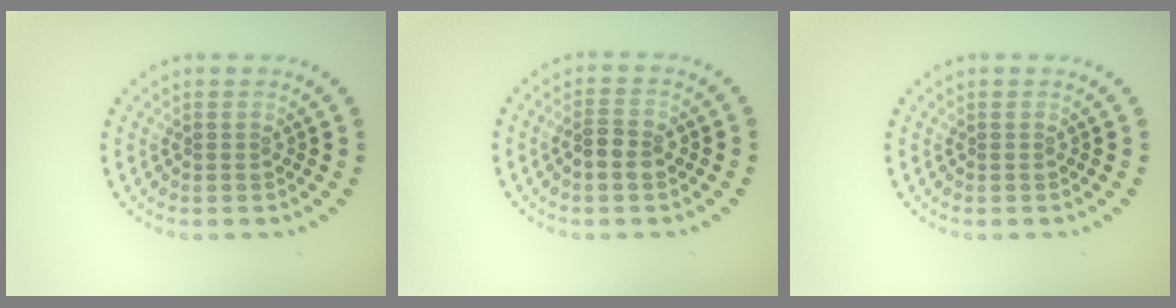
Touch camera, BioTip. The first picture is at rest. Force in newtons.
{"total": 2.1, "press": 2.1, "slide": 0.5}
{"total": 0.0}